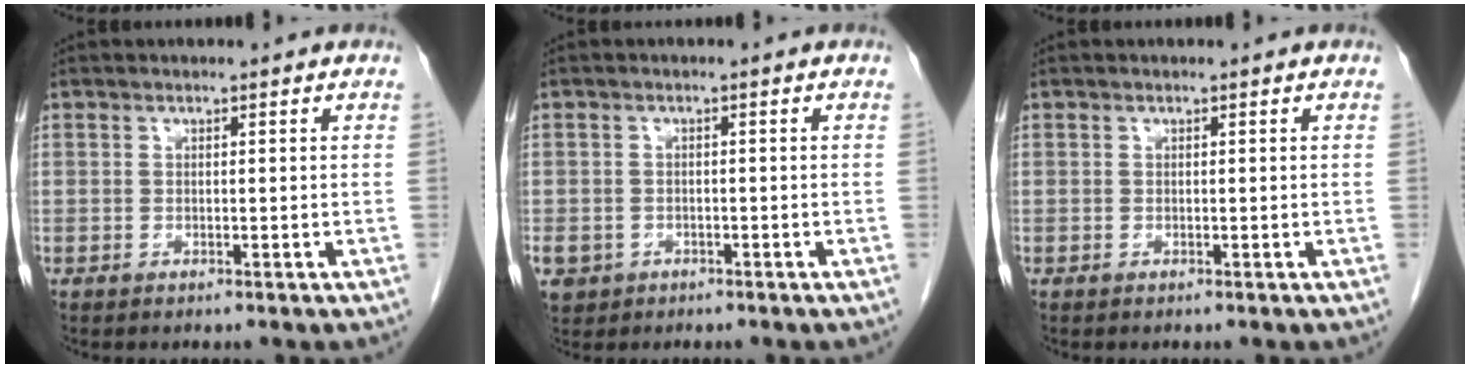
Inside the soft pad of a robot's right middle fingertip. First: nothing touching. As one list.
[{"total": 5.9, "force": [-2.9, 5.0, 1.6], "torque": [-0.046, -0.001, -0.040]}, {"total": 0.0}]